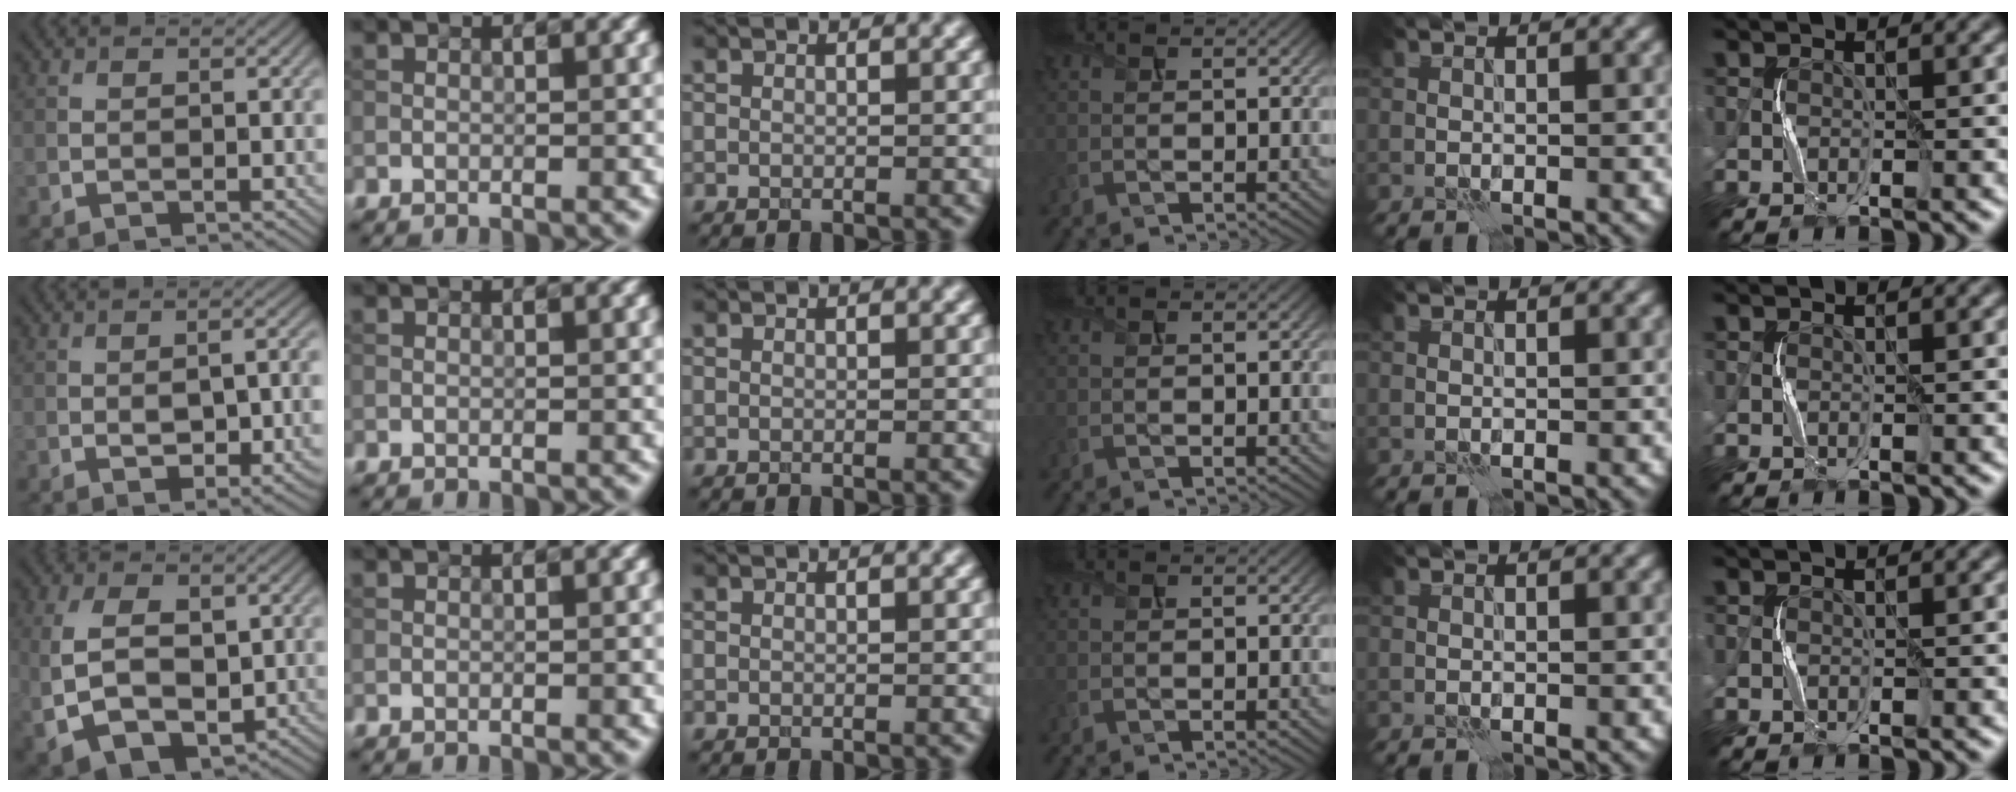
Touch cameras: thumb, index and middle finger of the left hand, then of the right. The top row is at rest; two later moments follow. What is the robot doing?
{"motion": "squeeze", "object": "air blower"}